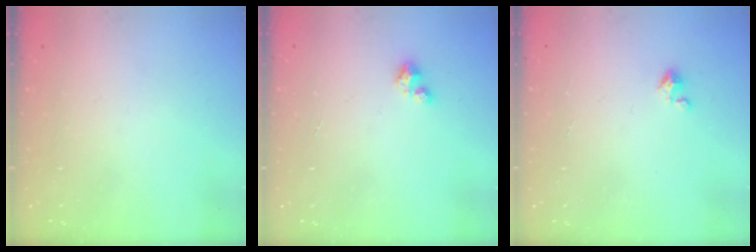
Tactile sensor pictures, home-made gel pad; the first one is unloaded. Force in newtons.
{"total": 2.0, "press": 2.0, "slide": 0.3}
{"total": 2.5, "press": 2.5, "slide": 0.3}